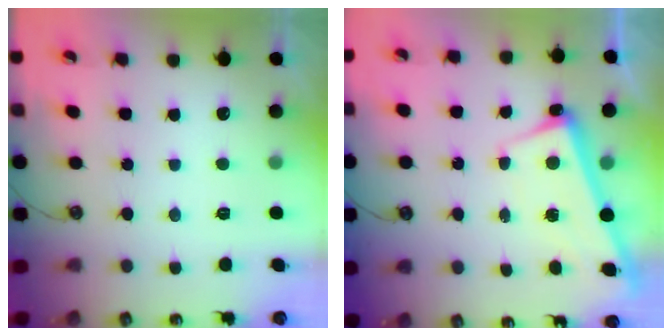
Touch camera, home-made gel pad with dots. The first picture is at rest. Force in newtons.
{"total": 2.6, "press": 2.6, "slide": 0.5}